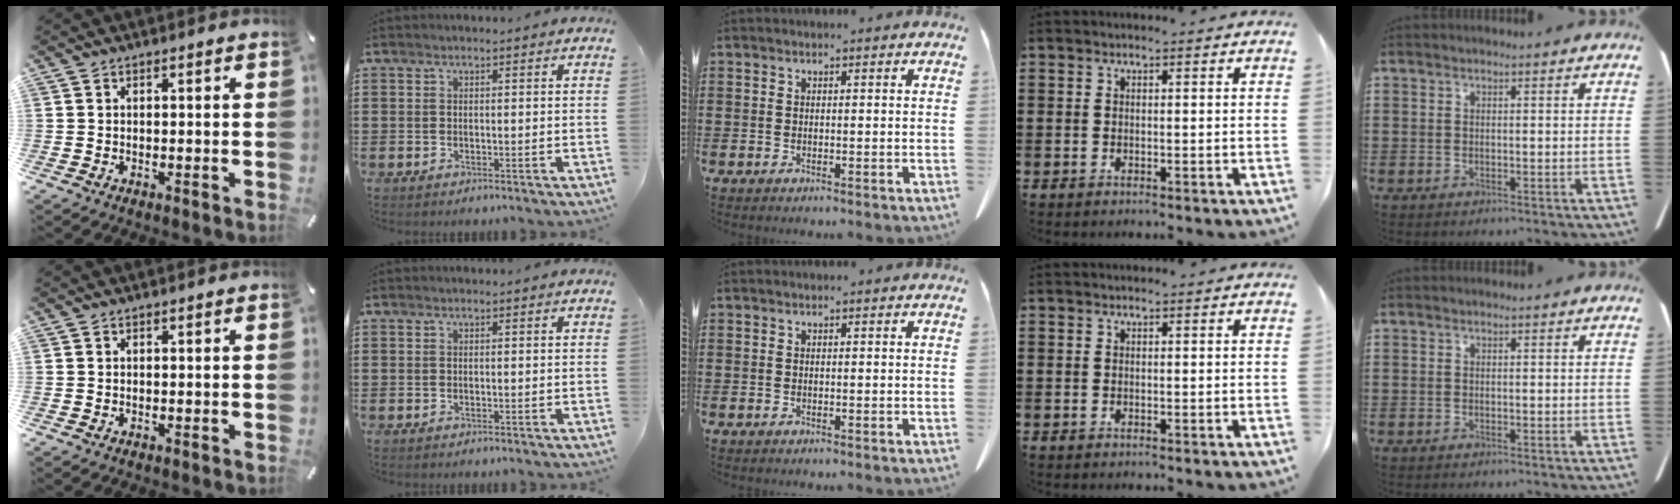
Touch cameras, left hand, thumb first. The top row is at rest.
{}